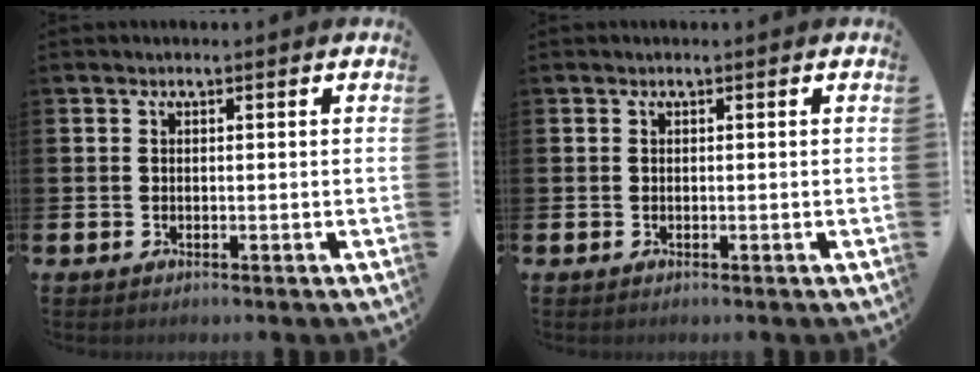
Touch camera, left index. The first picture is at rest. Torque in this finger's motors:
{"motor_torque": [0.00, 0.00, 0.00, 0.00]}